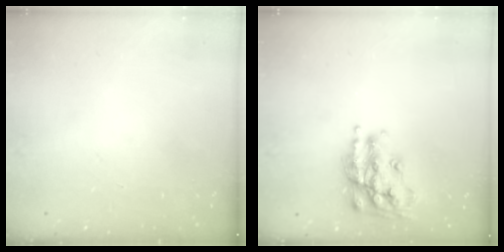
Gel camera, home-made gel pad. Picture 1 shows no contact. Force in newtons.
{"total": 17.4, "press": 17.3, "slide": 1.2}